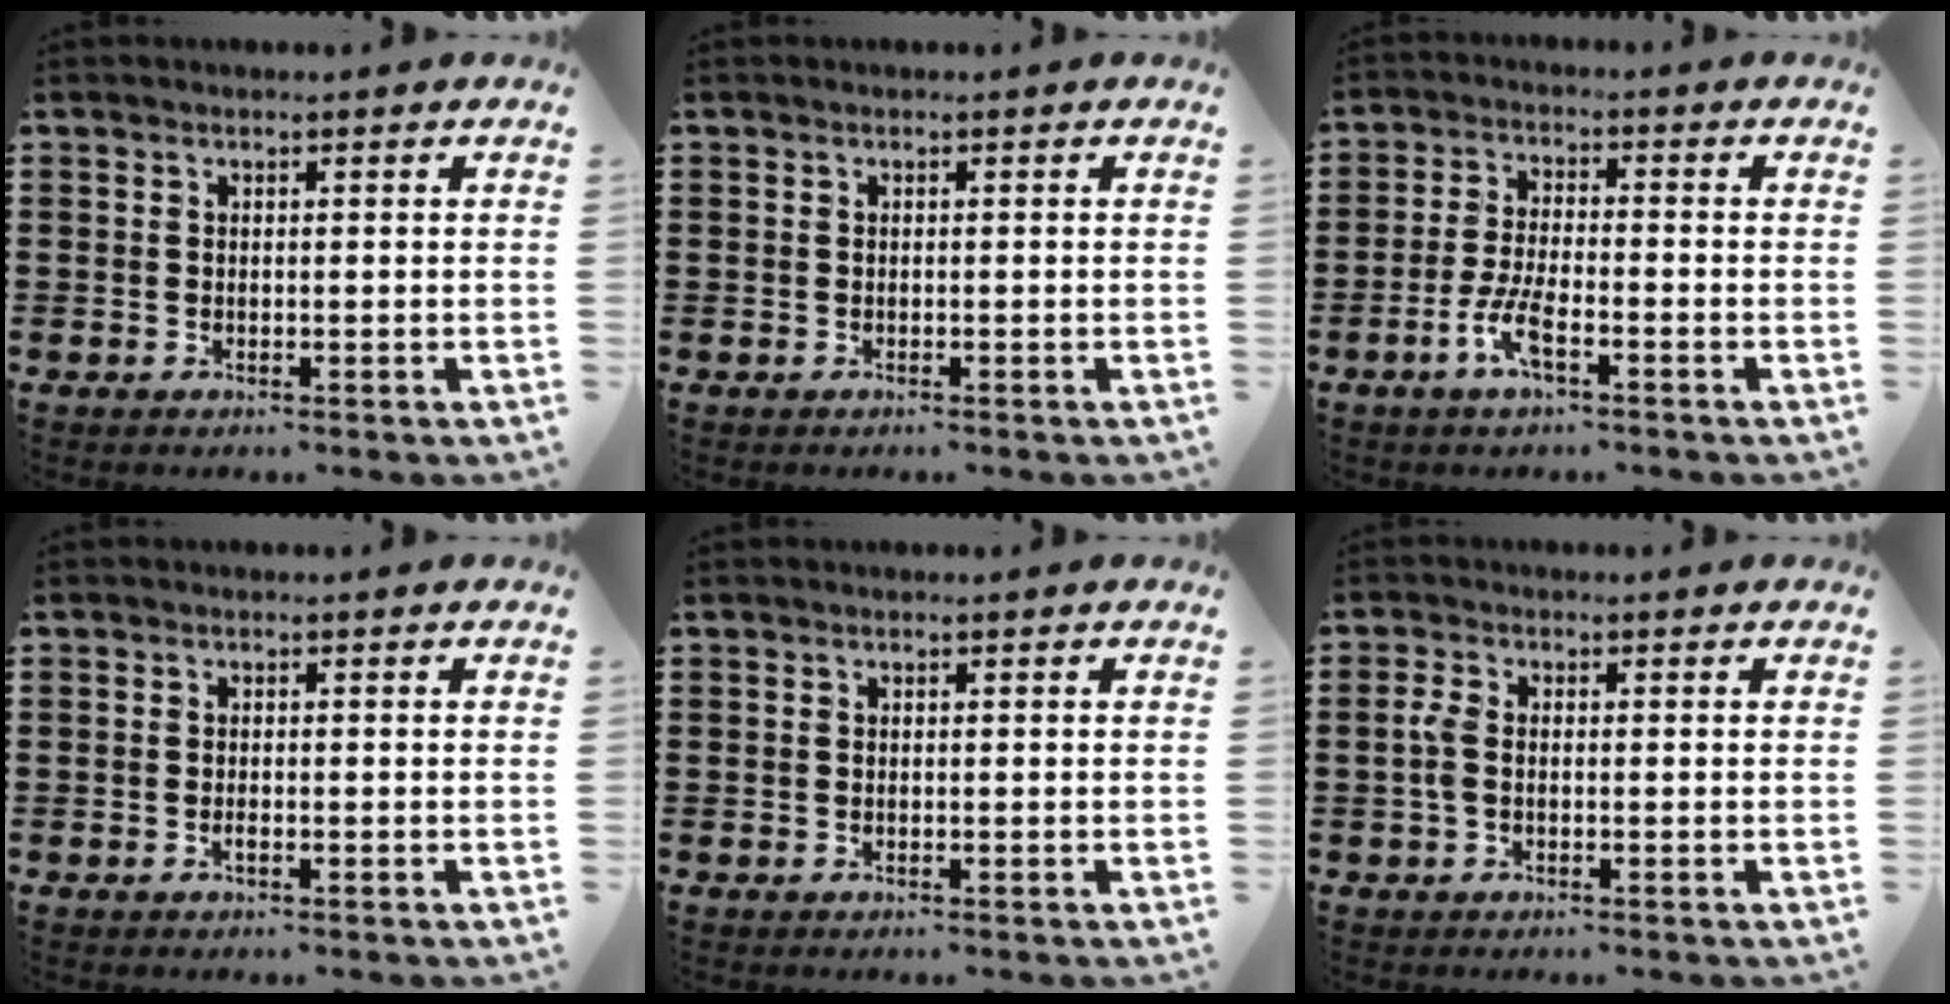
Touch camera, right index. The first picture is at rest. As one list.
[{"total": 0.0}, {"total": 5.5, "force": [-2.9, 1.3, 4.6], "torque": [-0.108, -0.011, -0.059]}, {"total": 0.8, "force": [-0.5, 0.1, 0.7], "torque": [-0.015, -0.007, -0.007]}, {"total": 0.0}, {"total": 2.5, "force": [-0.5, 1.3, 2.1], "torque": [-0.062, -0.006, -0.015]}]